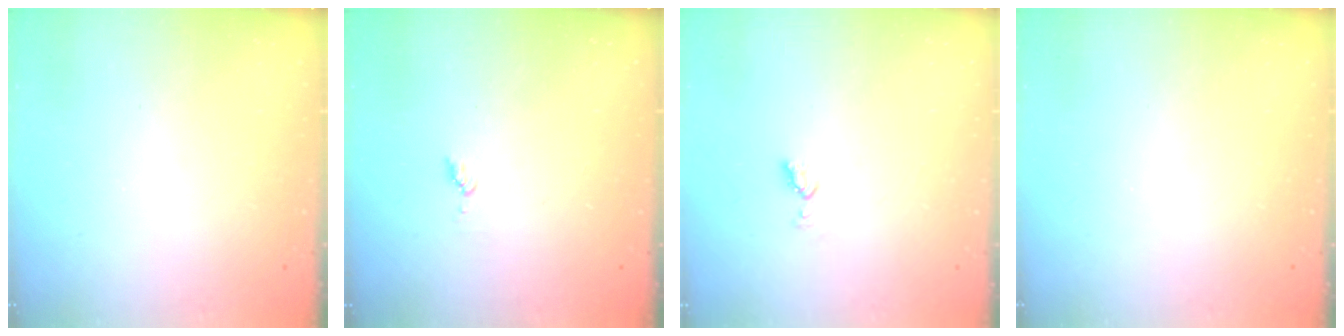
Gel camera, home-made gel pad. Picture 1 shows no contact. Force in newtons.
{"total": 4.4, "press": 4.3, "slide": 0.4}
{"total": 3.6, "press": 3.5, "slide": 0.9}
{"total": 0.0}